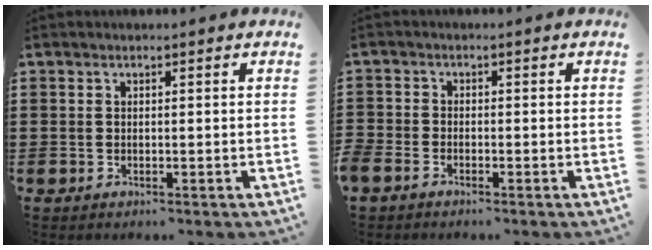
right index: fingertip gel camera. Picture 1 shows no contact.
{"total": 1.2, "force": [-1.1, 0.4, 0.2], "torque": [-0.007, 0.001, -0.022]}